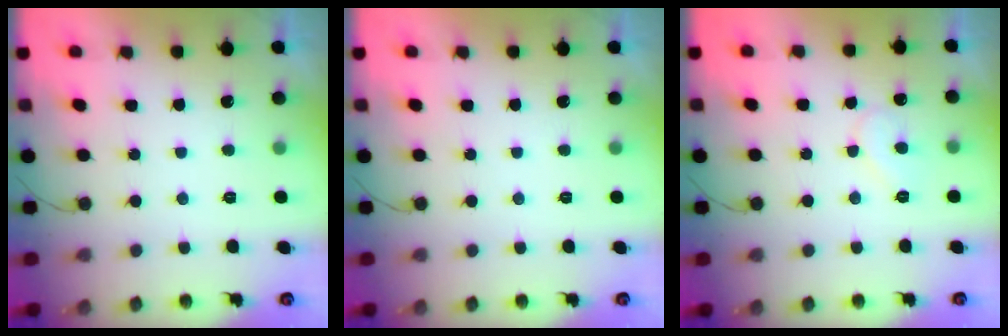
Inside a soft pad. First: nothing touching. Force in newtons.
{"total": 0.0}
{"total": 6.1, "press": 6.1, "slide": 0.5}